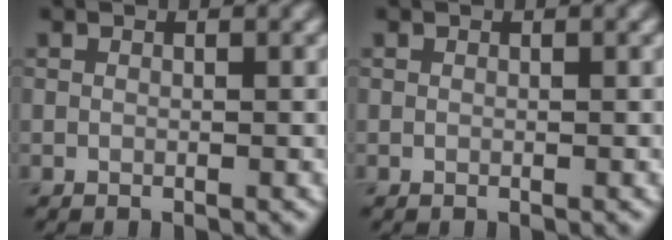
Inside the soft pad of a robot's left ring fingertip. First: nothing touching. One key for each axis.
{"total": 0.0}